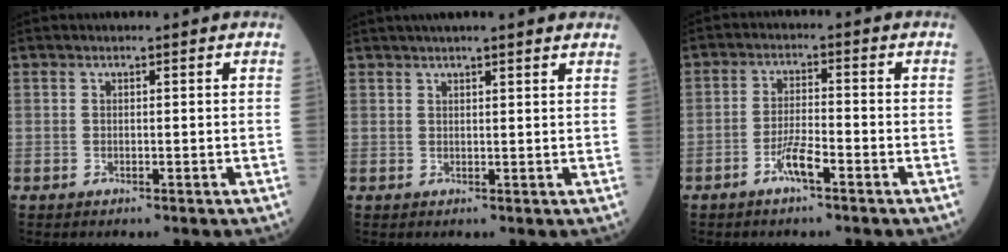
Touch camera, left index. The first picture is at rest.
{"total": 7.9, "force": [6.6, 0.6, 4.3], "torque": [-0.057, 0.032, 0.081]}
{"total": 4.1, "force": [-2.5, 0.4, 3.2], "torque": [-0.067, 0.000, -0.050]}